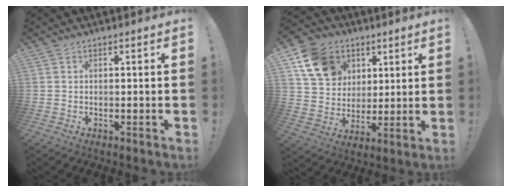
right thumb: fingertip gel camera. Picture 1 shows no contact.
{"total": 14.5, "force": [6.7, 11.4, 6.0], "torque": [-0.093, -0.027, 0.137]}